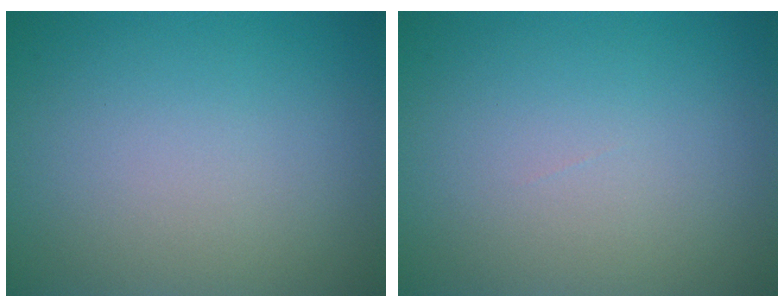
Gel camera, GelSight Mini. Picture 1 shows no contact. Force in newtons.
{"total": 0.0}